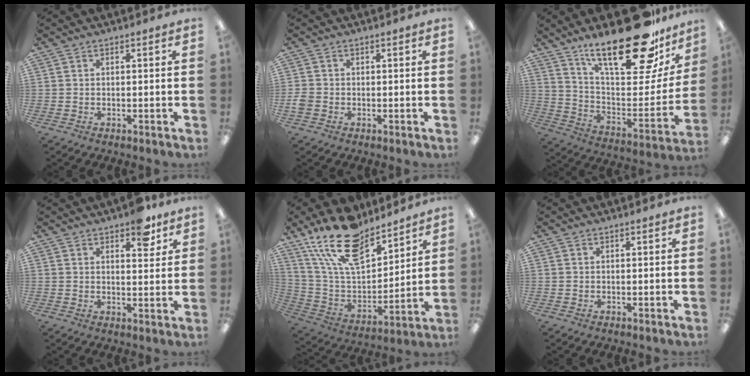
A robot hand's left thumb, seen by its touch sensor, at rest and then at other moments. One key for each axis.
{"total": 2.2, "fx": -0.7, "fy": 1.9, "fz": 1.0, "tx": -0.014, "ty": 0.006, "tz": -0.011}
{"total": 27.9, "fx": 20.0, "fy": 9.0, "fz": 17.3, "tx": -0.248, "ty": -0.136, "tz": 0.332}
{"total": 6.8, "fx": 4.7, "fy": 3.0, "fz": 3.9, "tx": -0.032, "ty": -0.025, "tz": 0.076}
{"total": 20.5, "fx": 15.4, "fy": 8.8, "fz": 10.3, "tx": -0.200, "ty": -0.086, "tz": 0.277}
{"total": 0.0}